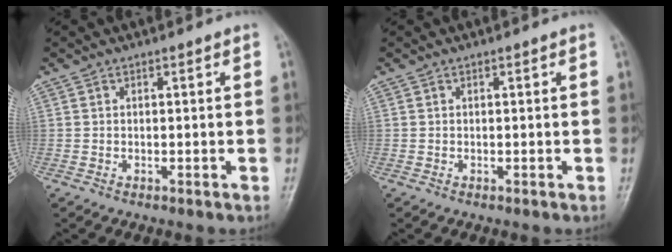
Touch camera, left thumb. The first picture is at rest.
{"total": 0.0}